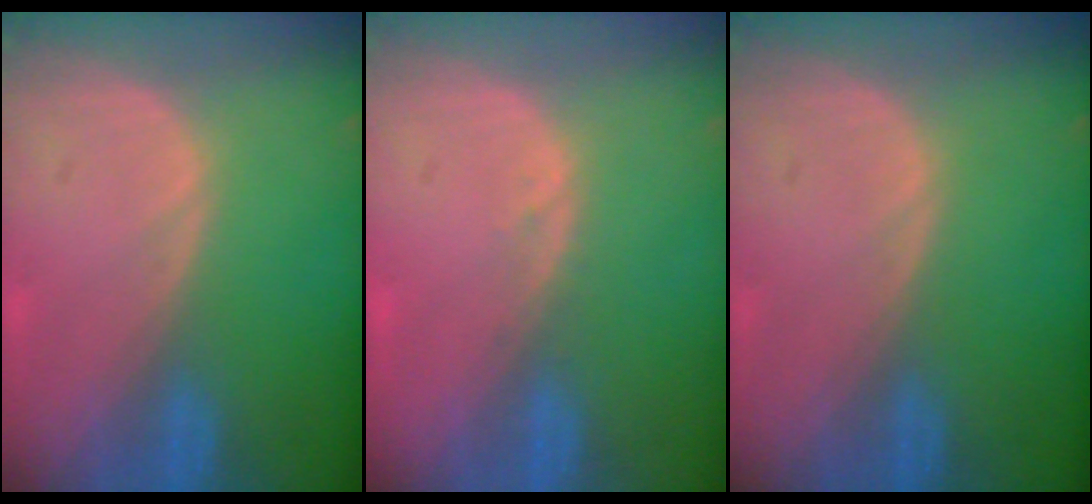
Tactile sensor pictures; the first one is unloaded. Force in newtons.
{"total": 1.0, "press": 0.9, "slide": 0.3}
{"total": 0.0}